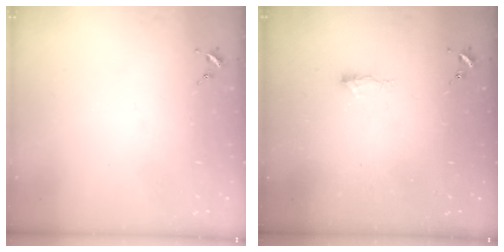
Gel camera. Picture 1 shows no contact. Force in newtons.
{"total": 5.0, "press": 4.9, "slide": 0.7}